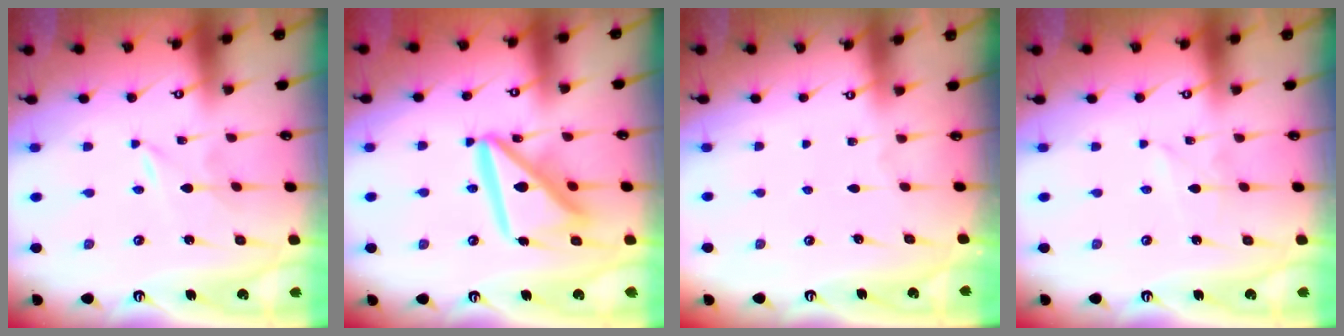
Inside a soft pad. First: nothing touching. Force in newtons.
{"total": 16.0, "press": 15.9, "slide": 2.0}
{"total": 0.0}
{"total": 1.6, "press": 1.6, "slide": 0.2}